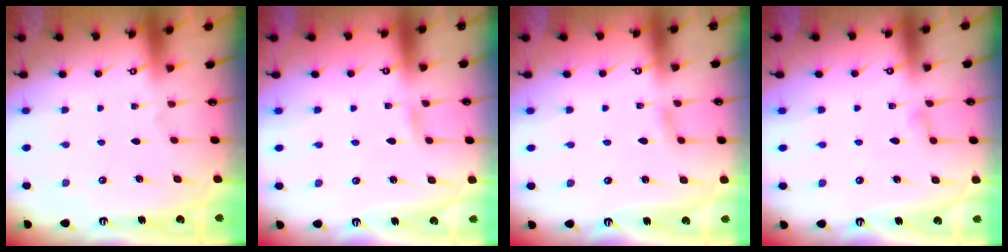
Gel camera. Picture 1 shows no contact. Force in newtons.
{"total": 1.8, "press": 1.8, "slide": 0.2}
{"total": 2.4, "press": 2.4, "slide": 0.3}
{"total": 5.1, "press": 5.1, "slide": 0.6}